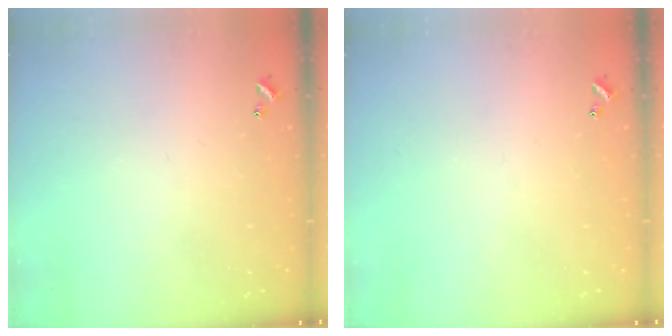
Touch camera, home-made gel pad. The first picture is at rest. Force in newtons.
{"total": 0.0}